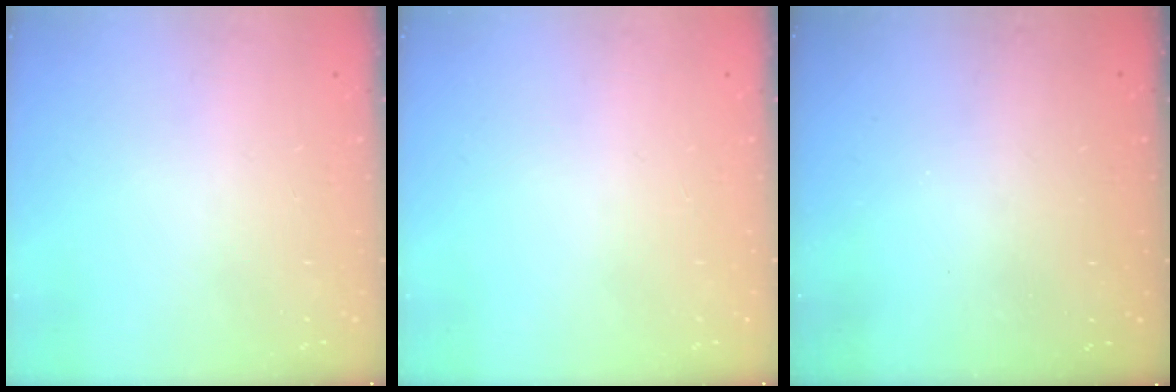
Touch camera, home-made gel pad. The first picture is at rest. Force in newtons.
{"total": 0.0}
{"total": 3.3, "press": 3.3, "slide": 0.1}